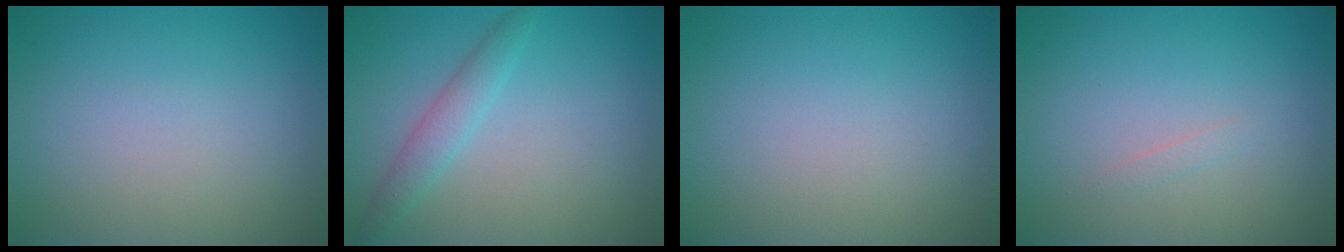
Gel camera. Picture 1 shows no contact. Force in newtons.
{"total": 2.2, "press": 2.2, "slide": 0.1}
{"total": 0.0}
{"total": 0.5, "press": 0.5, "slide": 0.1}